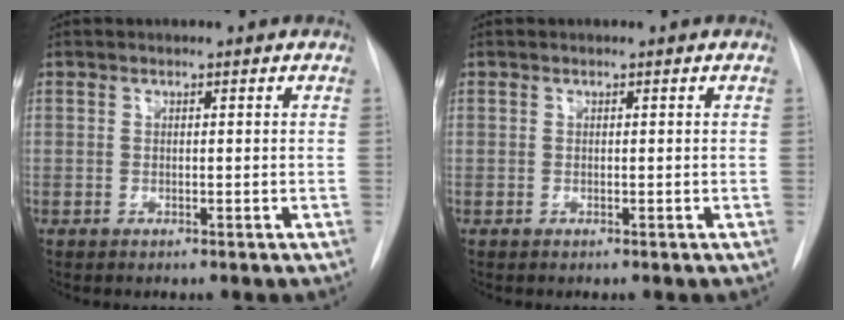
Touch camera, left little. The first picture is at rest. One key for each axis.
{"total": 0.0}